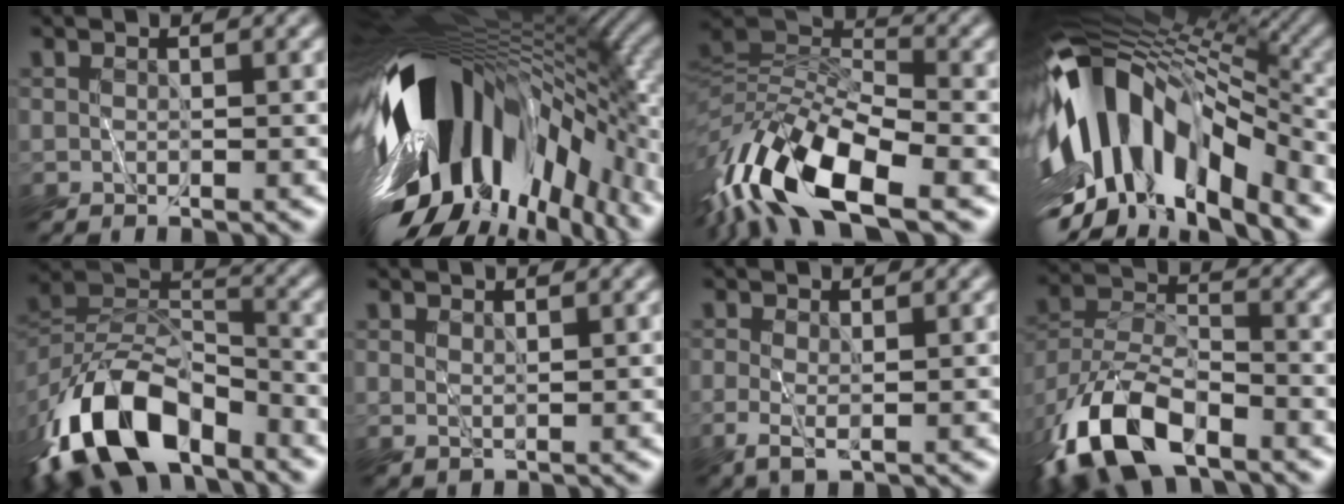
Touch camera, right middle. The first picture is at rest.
{"total": 18.5, "force": [-4.2, 9.2, 15.5], "torque": [-0.294, -0.036, -0.062]}
{"total": 11.5, "force": [-5.7, 4.3, 9.0], "torque": [-0.174, 0.011, -0.118]}
{"total": 14.4, "force": [-4.9, 6.5, 11.9], "torque": [-0.215, 0.021, -0.093]}
{"total": 12.4, "force": [-8.3, 5.9, 7.0], "torque": [-0.140, 0.005, -0.168]}
{"total": 0.6, "force": [0.6, -0.1, -0.1], "torque": [0.002, 0.001, 0.015]}
{"total": 1.5, "force": [-0.4, 0.5, 1.4], "torque": [-0.031, -0.007, -0.007]}
{"total": 10.2, "force": [-7.1, 4.3, 6.0], "torque": [-0.119, -0.003, -0.144]}